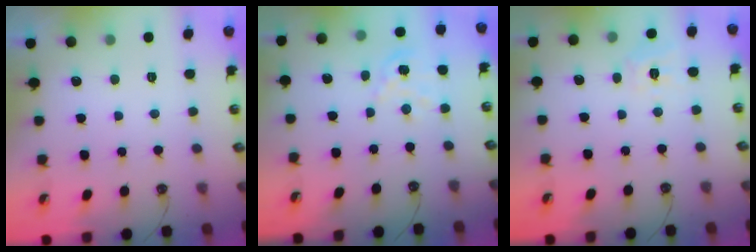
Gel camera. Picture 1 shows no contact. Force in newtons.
{"total": 2.5, "press": 2.5, "slide": 0.2}
{"total": 7.8, "press": 7.8, "slide": 0.7}